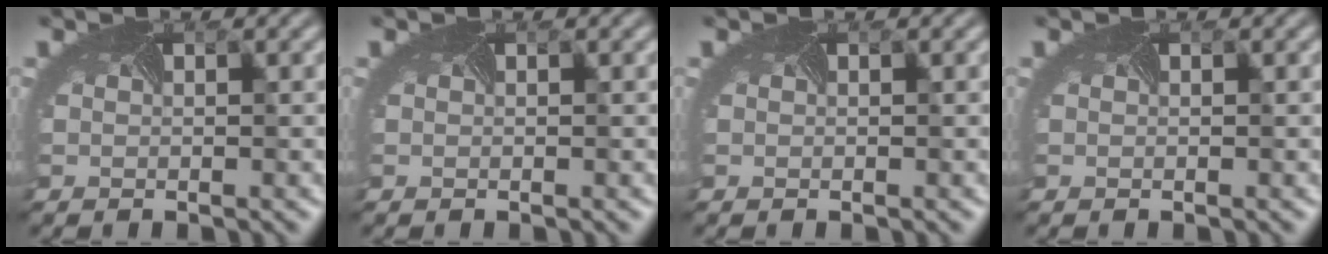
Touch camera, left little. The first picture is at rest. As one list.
[{"total": 0.0}, {"total": 0.0}, {"total": 0.0}]